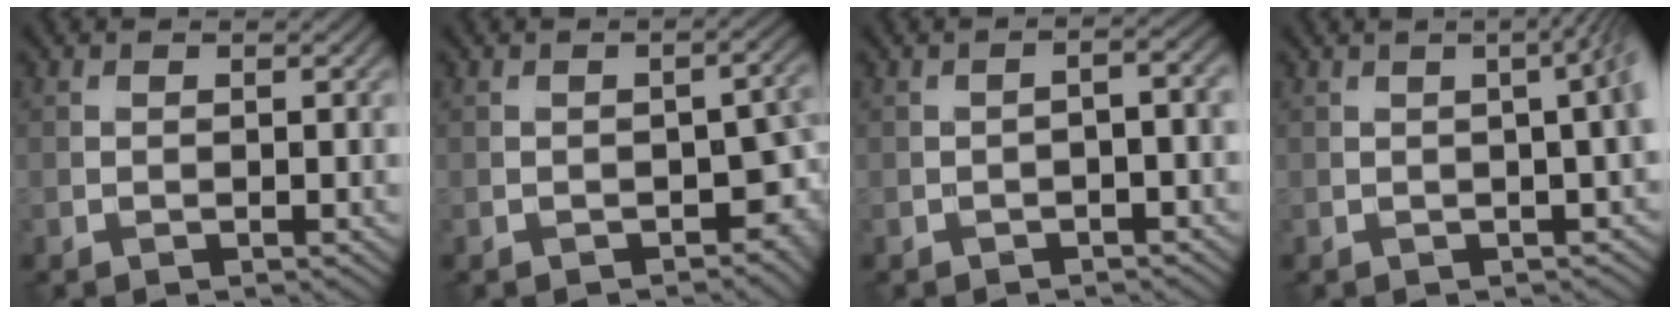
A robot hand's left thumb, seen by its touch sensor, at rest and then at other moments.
{"total": 4.0, "force": [-2.0, 1.7, 3.0], "torque": [-0.033, -0.006, -0.018]}
{"total": 2.1, "force": [-0.9, 0.6, 1.9], "torque": [-0.019, 0.005, -0.019]}
{"total": 5.7, "force": [0.2, 1.9, 5.4], "torque": [-0.031, 0.018, -0.001]}